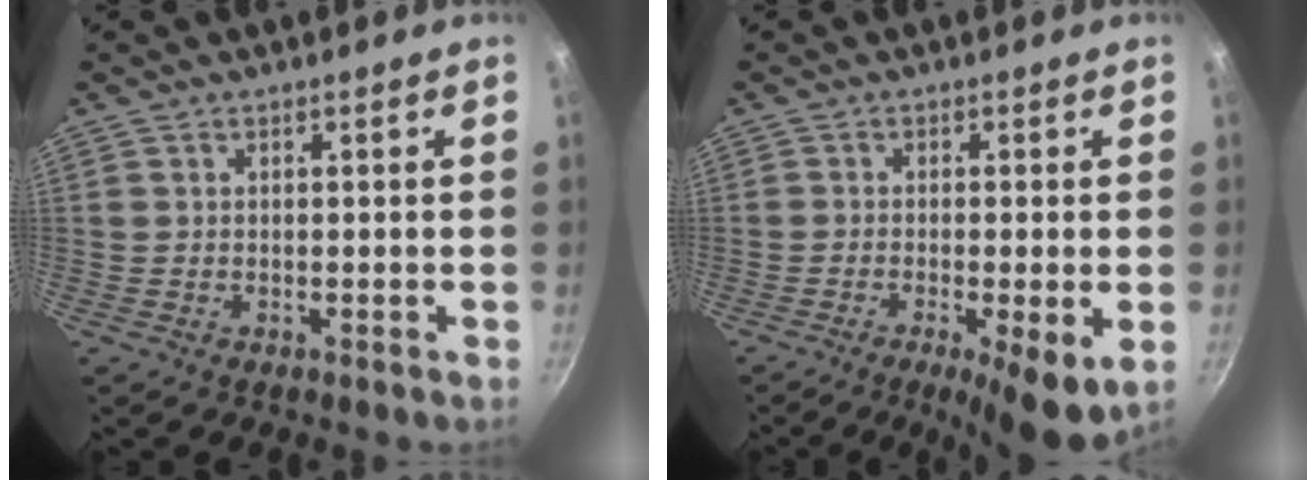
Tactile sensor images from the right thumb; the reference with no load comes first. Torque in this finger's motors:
{"motor_torque": [1.20, 0.90, -0.01, -0.14, 0.07]}